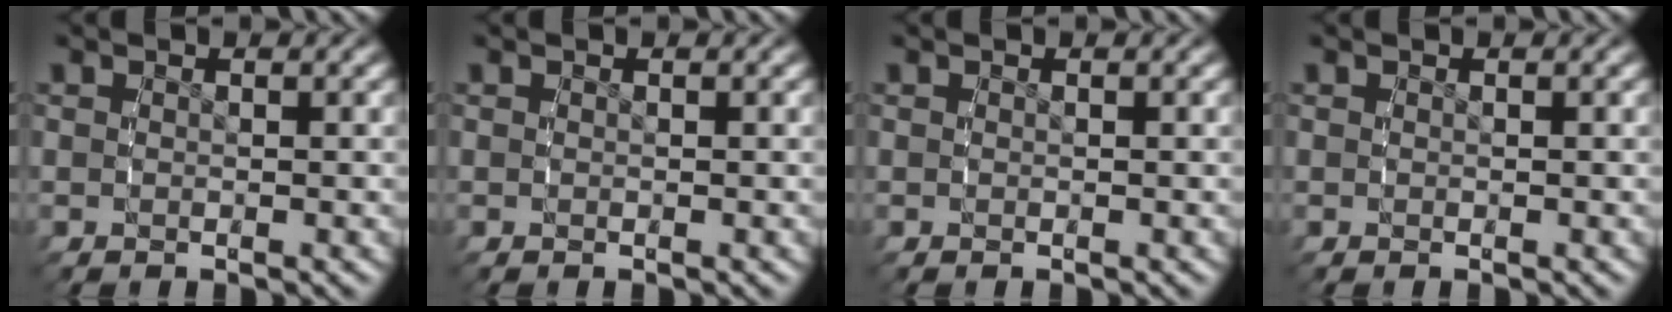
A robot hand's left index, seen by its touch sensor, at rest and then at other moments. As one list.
[{"total": 0.0}, {"total": 0.0}, {"total": 0.0}]